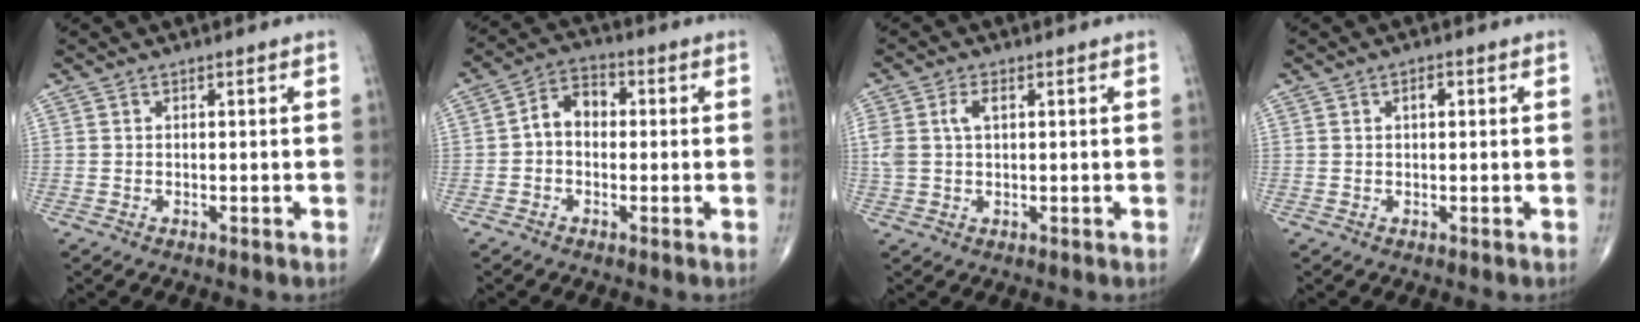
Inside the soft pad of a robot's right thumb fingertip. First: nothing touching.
{"total": 6.4, "force": [-0.1, 4.6, 4.4], "torque": [-0.059, 0.025, -0.015]}
{"total": 4.6, "force": [1.3, 2.6, 3.6], "torque": [-0.092, 0.013, 0.028]}
{"total": 1.7, "force": [0.5, 0.9, 1.4], "torque": [-0.021, 0.003, 0.007]}